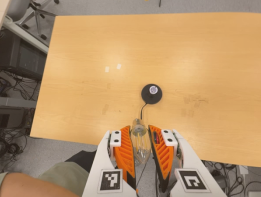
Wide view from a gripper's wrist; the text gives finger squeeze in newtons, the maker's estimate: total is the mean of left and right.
{"total": 19.0, "left": 19.9, "right": 18.1}